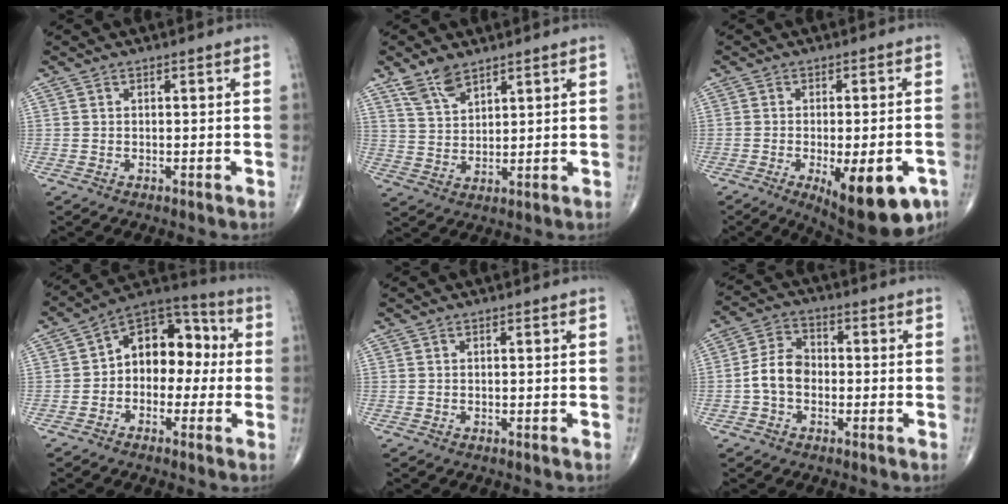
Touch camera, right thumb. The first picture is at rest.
{"total": 6.0, "force": [4.4, 2.6, 3.2], "torque": [-0.049, -0.021, 0.092]}
{"total": 16.0, "force": [-7.2, 6.0, 13.0], "torque": [-0.131, 0.005, -0.085]}
{"total": 12.7, "force": [0.0, 8.8, 9.1], "torque": [-0.086, 0.046, -0.022]}
{"total": 0.0}
{"total": 7.0, "force": [-1.3, 5.0, 4.6], "torque": [-0.078, 0.025, -0.036]}